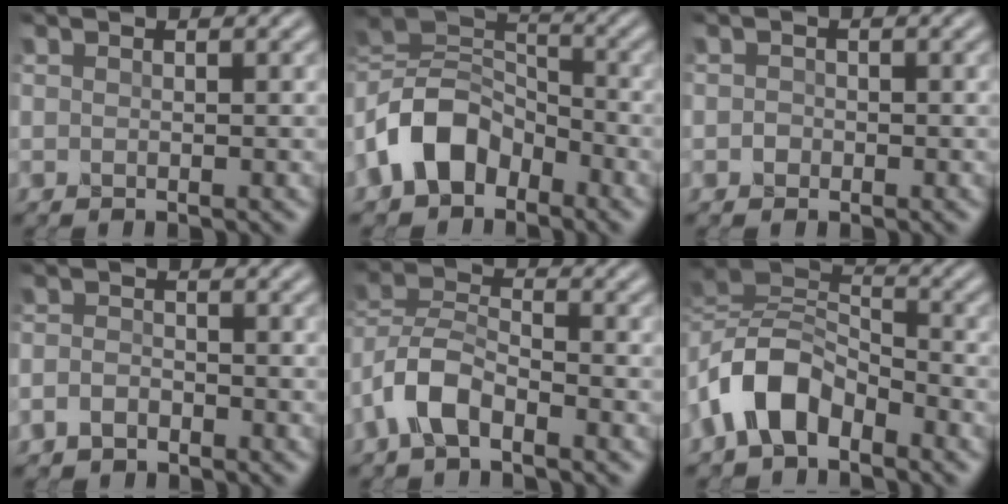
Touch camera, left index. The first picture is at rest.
{"total": 7.9, "force": [-4.0, 5.3, 4.2], "torque": [-0.082, 0.014, -0.094]}
{"total": 0.7, "force": [-0.2, 0.7, 0.2], "torque": [0.010, 0.007, -0.011]}
{"total": 1.6, "force": [-1.3, 0.9, 0.6], "torque": [-0.012, 0.009, -0.029]}
{"total": 4.5, "force": [-3.0, 1.9, 2.9], "torque": [-0.067, 0.015, -0.067]}
{"total": 7.2, "force": [-3.7, 4.1, 4.6], "torque": [-0.094, 0.015, -0.084]}